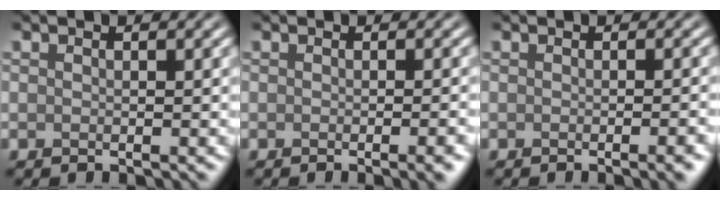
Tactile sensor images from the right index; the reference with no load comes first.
{"total": 3.5, "force": [-1.1, 1.2, 3.1], "torque": [-0.017, 0.000, -0.011]}
{"total": 3.2, "force": [-1.1, 1.0, 2.8], "torque": [-0.014, 0.001, -0.012]}